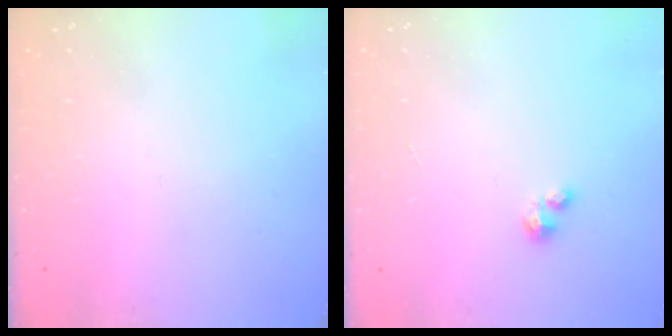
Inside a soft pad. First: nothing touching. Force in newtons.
{"total": 1.7, "press": 1.7, "slide": 0.4}